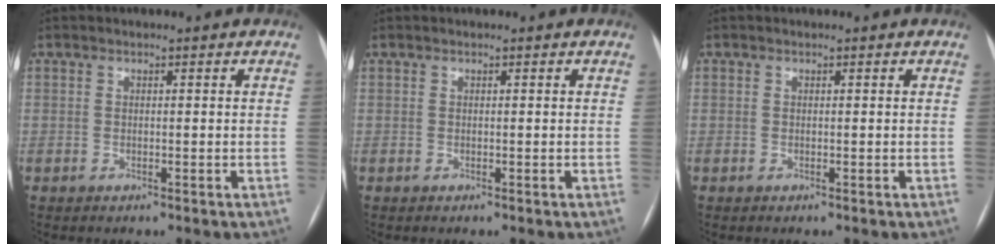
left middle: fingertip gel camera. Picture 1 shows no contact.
{"total": 0.0}
{"total": 1.5, "force": [-0.6, -1.1, -0.9], "torque": [0.015, -0.010, -0.010]}